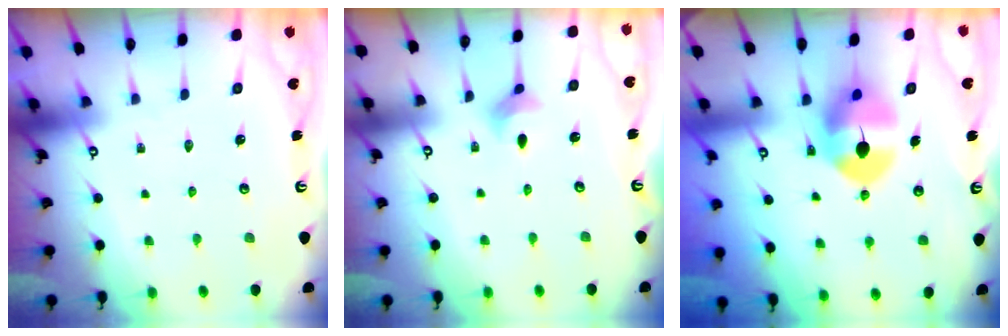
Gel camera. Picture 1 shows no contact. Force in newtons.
{"total": 3.2, "press": 3.2, "slide": 0.3}
{"total": 9.8, "press": 9.8, "slide": 1.0}